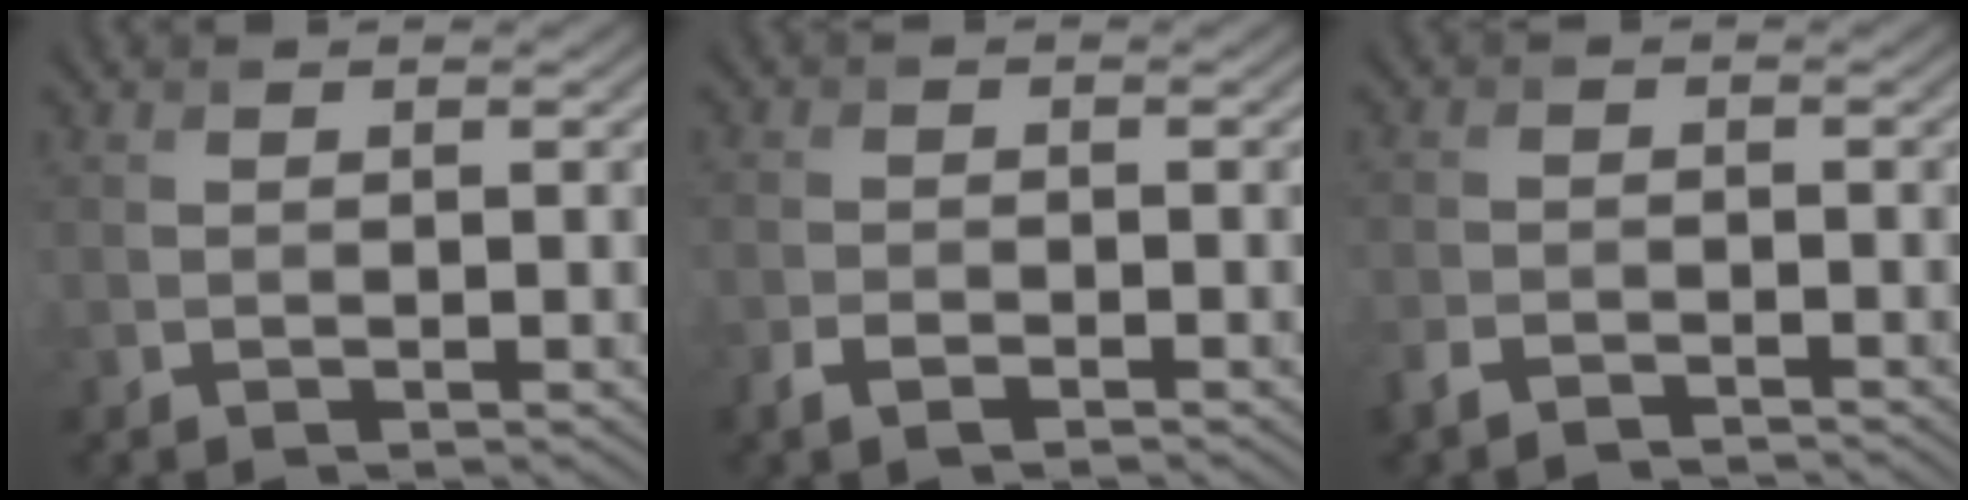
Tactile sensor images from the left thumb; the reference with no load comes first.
{"total": 1.7, "force": [-1.1, 0.5, 1.1], "torque": [-0.024, 0.000, -0.028]}
{"total": 2.7, "force": [-2.4, 0.7, 1.1], "torque": [-0.022, -0.004, -0.057]}